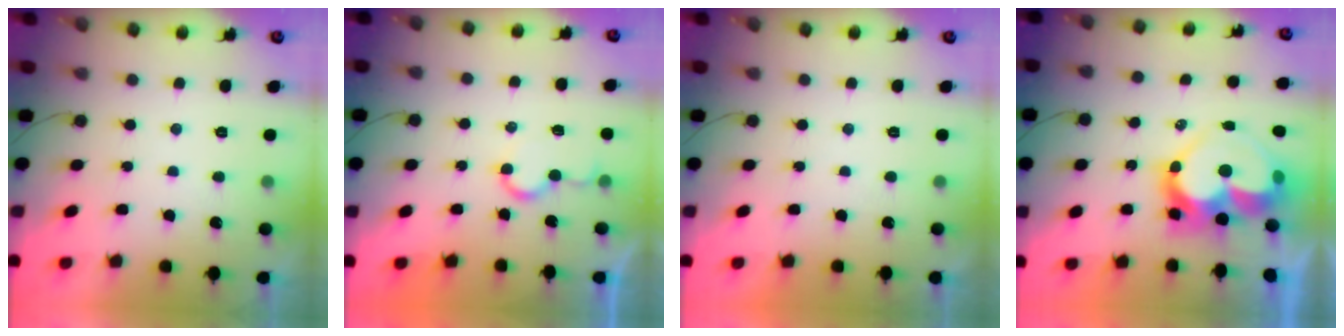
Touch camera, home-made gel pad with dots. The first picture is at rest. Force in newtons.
{"total": 5.4, "press": 5.4, "slide": 0.4}
{"total": 1.9, "press": 1.9, "slide": 0.1}
{"total": 16.2, "press": 16.2, "slide": 1.3}